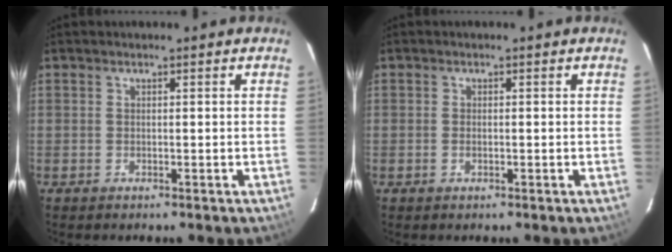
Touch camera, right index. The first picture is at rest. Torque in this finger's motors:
{"motor_torque": [-0.31, 0.22, -0.09, -0.01]}